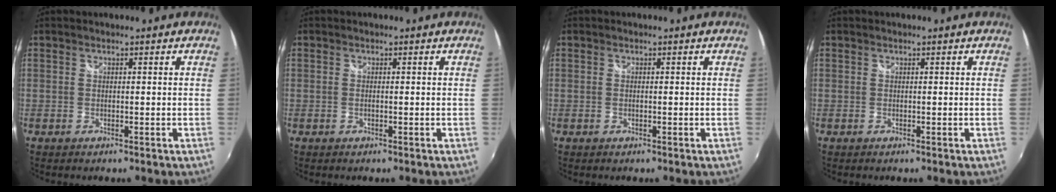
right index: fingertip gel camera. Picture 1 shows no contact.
{"total": 0.6, "force": [-0.2, 0.1, 0.5], "torque": [-0.012, -0.001, -0.004]}
{"total": 0.0}
{"total": 0.0}